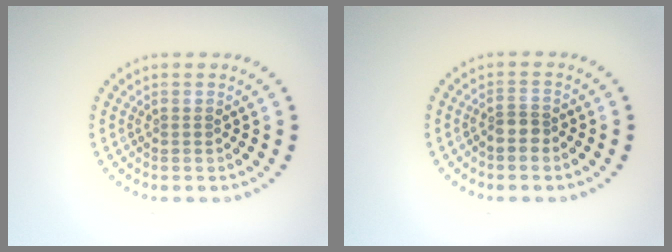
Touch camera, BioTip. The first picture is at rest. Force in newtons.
{"total": 1.7, "press": 1.5, "slide": 0.9}